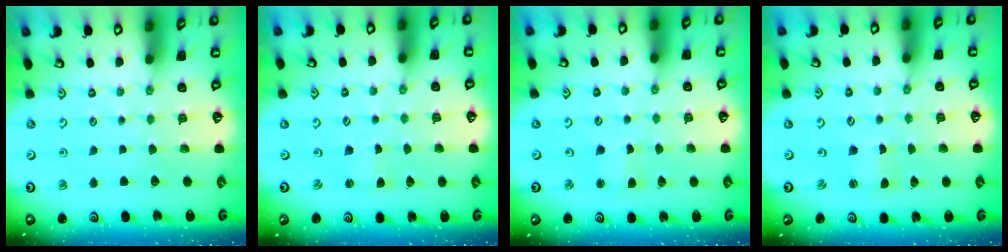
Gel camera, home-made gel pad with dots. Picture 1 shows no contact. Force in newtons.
{"total": 0.0}
{"total": 2.3, "press": 2.3, "slide": 0.4}
{"total": 0.6, "press": 0.6, "slide": 0.0}